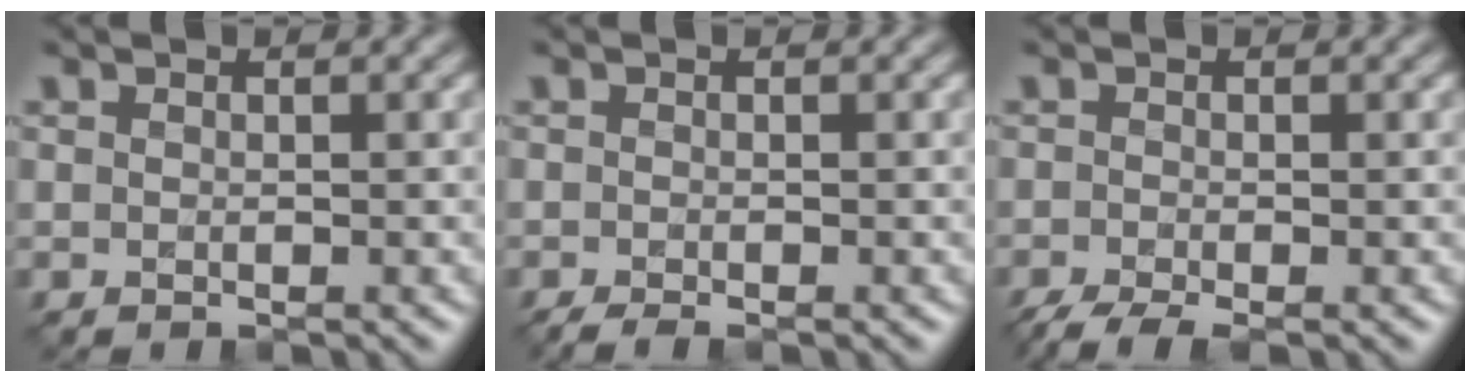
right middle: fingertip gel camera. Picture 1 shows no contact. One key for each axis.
{"total": 1.5, "fx": -1.2, "fy": 0.2, "fz": 0.8, "tx": -0.013, "ty": -0.003, "tz": -0.023}
{"total": 3.2, "fx": -2.5, "fy": 0.6, "fz": 2.0, "tx": -0.037, "ty": -0.010, "tz": -0.052}